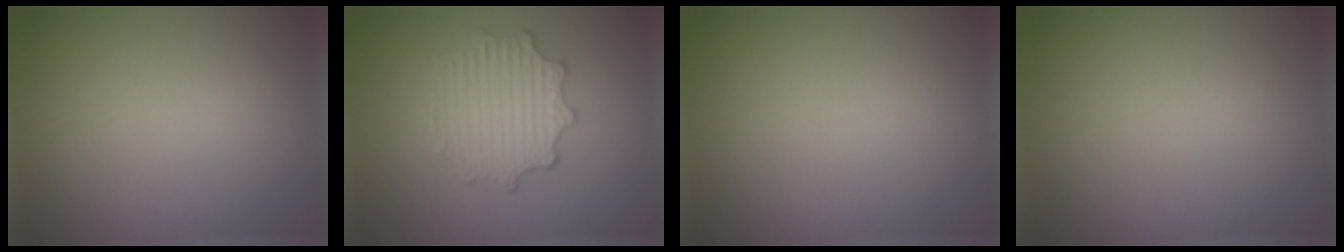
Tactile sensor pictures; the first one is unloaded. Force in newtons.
{"total": 4.2, "press": 3.5, "slide": 2.3}
{"total": 0.0}
{"total": 0.0}